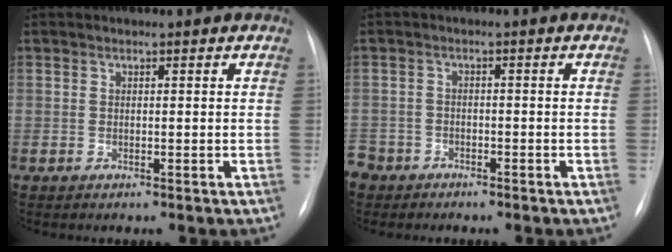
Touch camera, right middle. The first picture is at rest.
{"total": 5.5, "force": [-4.2, 3.5, 0.2], "torque": [-0.011, 0.002, -0.081]}